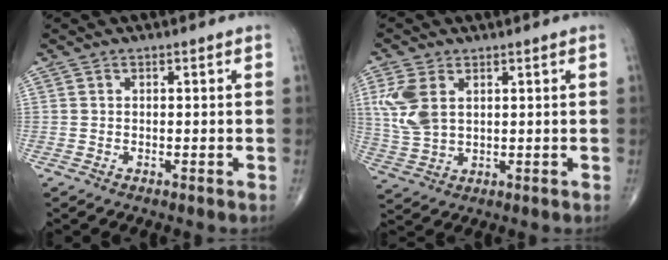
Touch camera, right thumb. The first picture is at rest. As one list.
[{"total": 8.0, "force": [2.4, 4.9, 5.9], "torque": [-0.138, -0.002, 0.058]}]